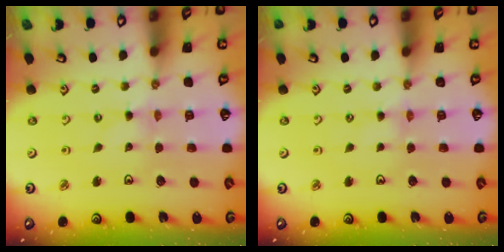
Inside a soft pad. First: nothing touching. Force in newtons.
{"total": 1.3, "press": 1.2, "slide": 0.3}